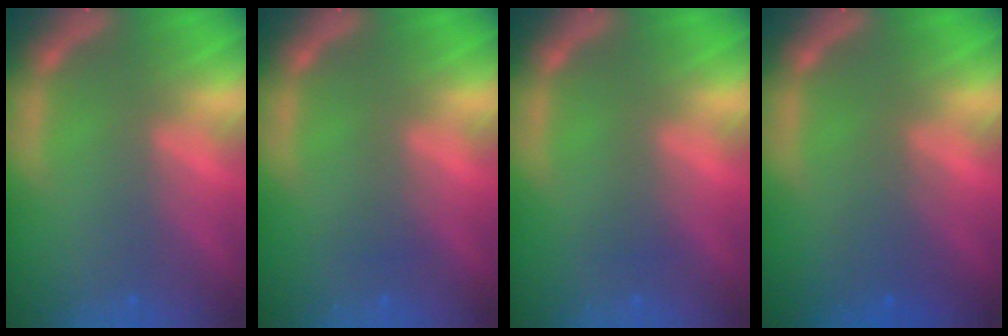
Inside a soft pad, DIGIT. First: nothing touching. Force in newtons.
{"total": 1.0}
{"total": 1.0}
{"total": 2.5}